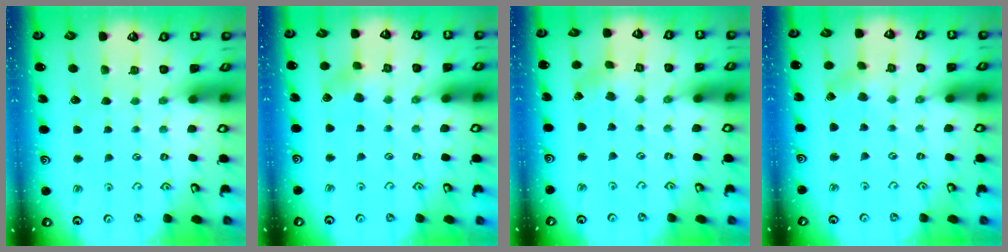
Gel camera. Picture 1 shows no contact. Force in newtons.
{"total": 5.4, "press": 5.4, "slide": 0.5}
{"total": 0.0}
{"total": 1.4, "press": 1.4, "slide": 0.2}